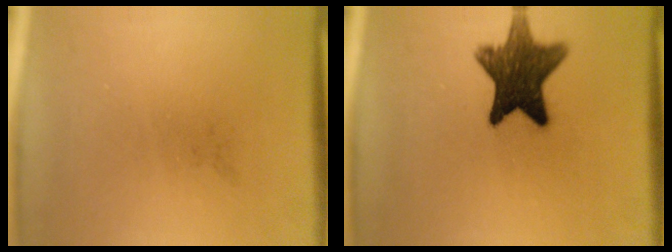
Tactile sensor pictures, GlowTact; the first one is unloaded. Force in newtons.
{"total": 11.5}